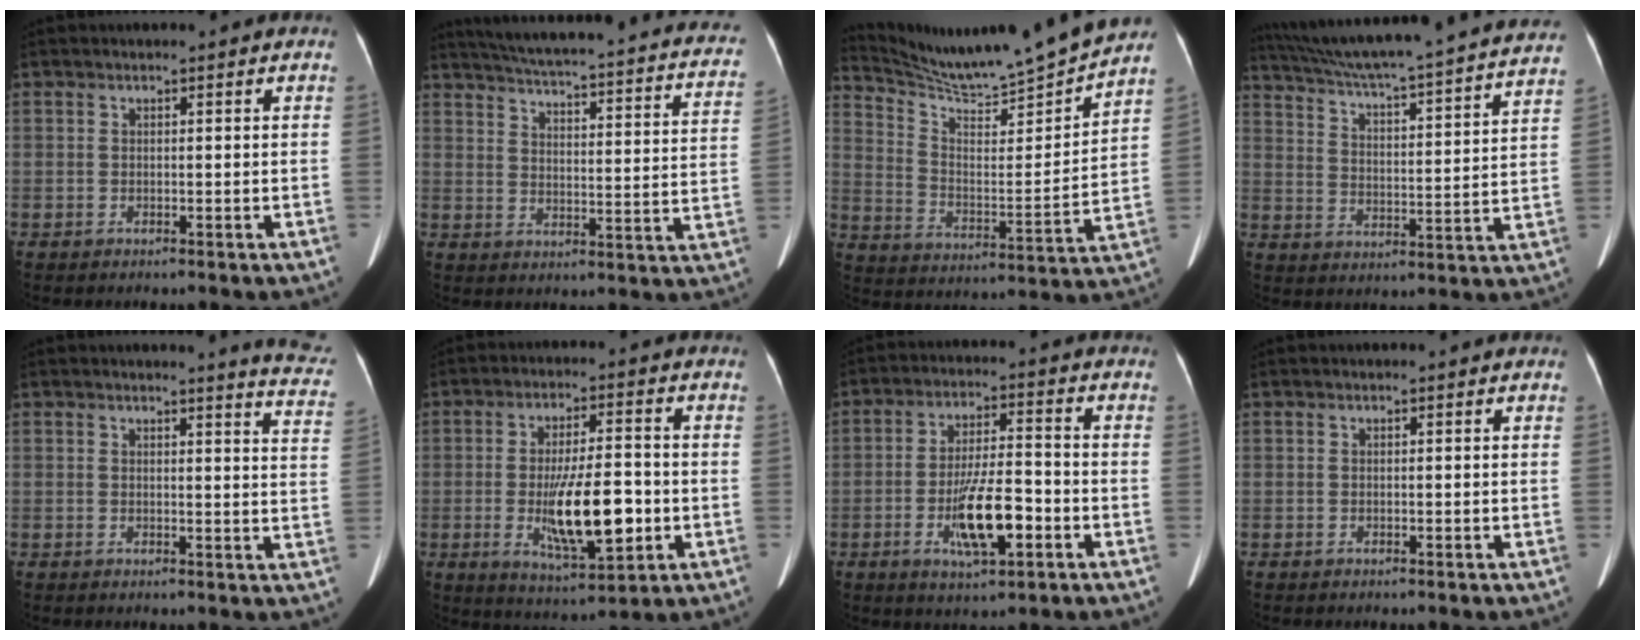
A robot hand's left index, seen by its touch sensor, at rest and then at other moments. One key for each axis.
{"total": 26.8, "fx": 22.3, "fy": 4.1, "fz": 14.2, "tx": -0.209, "ty": -0.036, "tz": 0.260}
{"total": 16.6, "fx": 15.7, "fy": -1.6, "fz": 4.9, "tx": -0.098, "ty": -0.041, "tz": 0.251}
{"total": 29.8, "fx": 27.1, "fy": 0.6, "fz": 12.3, "tx": -0.208, "ty": -0.039, "tz": 0.359}
{"total": 8.6, "fx": 8.3, "fy": -0.2, "fz": 1.9, "tx": -0.005, "ty": -0.071, "tz": 0.059}
{"total": 12.0, "fx": -2.3, "fy": 3.1, "fz": 11.4, "tx": -0.204, "ty": -0.009, "tz": -0.029}
{"total": 9.7, "fx": -3.4, "fy": 2.3, "fz": 8.8, "tx": -0.166, "ty": -0.002, "tz": -0.056}
{"total": 0.0}